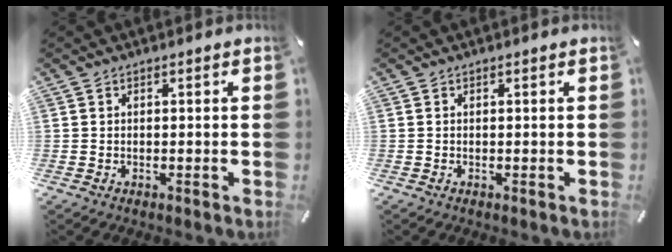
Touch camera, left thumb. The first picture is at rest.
{"total": 0.0}